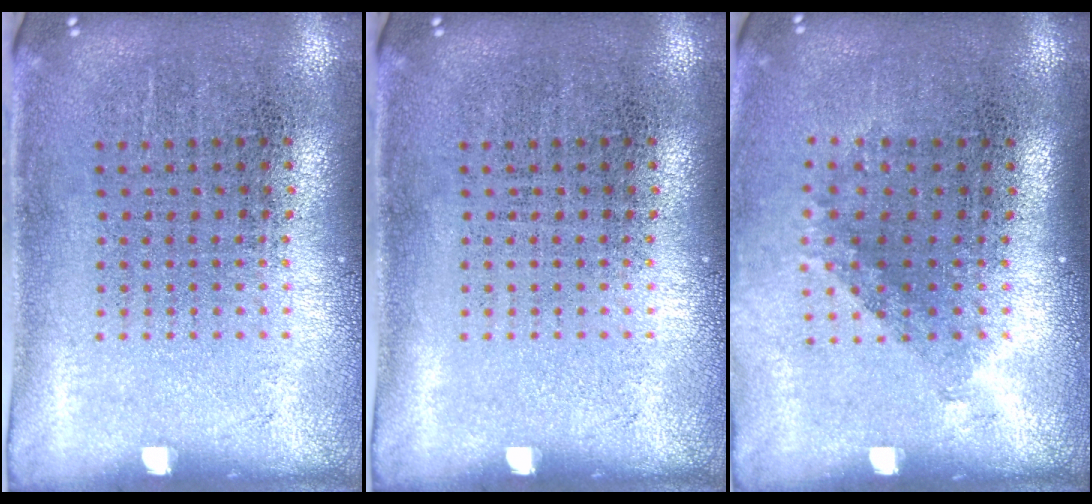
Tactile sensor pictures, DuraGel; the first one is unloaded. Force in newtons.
{"total": 0.0}
{"total": 1.3, "press": 0.9, "slide": 0.9}